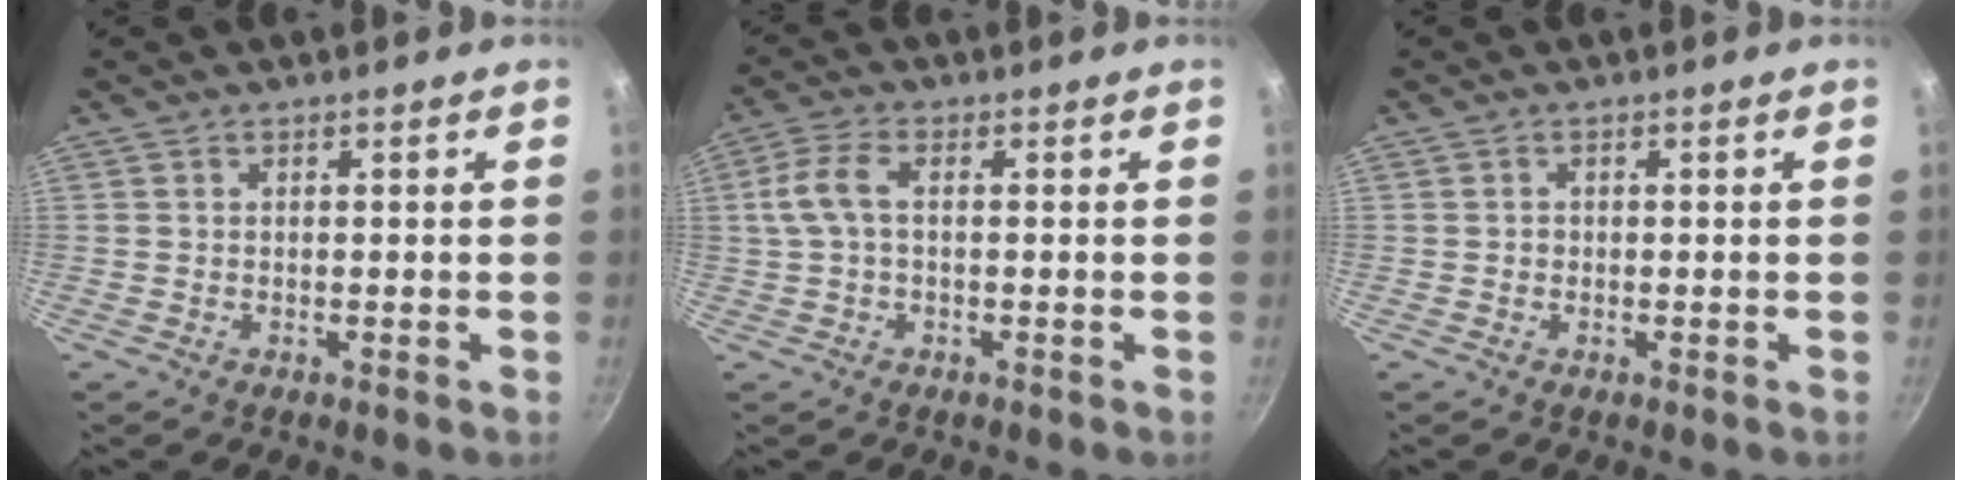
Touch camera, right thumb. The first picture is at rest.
{"total": 5.6, "force": [0.3, 2.8, 4.9], "torque": [-0.115, 0.015, 0.001]}
{"total": 0.6, "force": [-0.1, 0.5, 0.1], "torque": [0.001, 0.002, -0.004]}